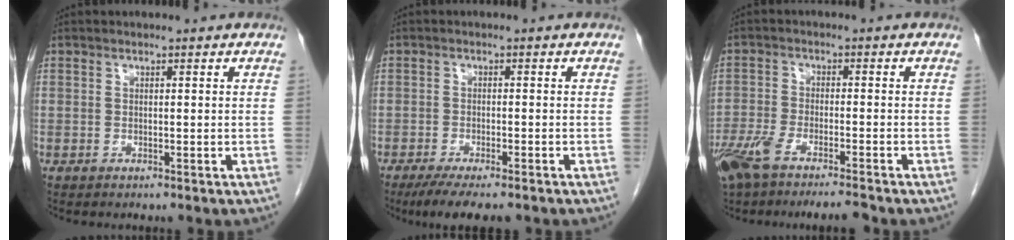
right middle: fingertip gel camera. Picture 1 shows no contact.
{"total": 7.4, "force": [-5.8, 1.4, 4.4], "torque": [-0.064, -0.014, -0.087]}
{"total": 10.0, "force": [-7.8, 1.6, 6.1], "torque": [-0.113, -0.011, -0.135]}